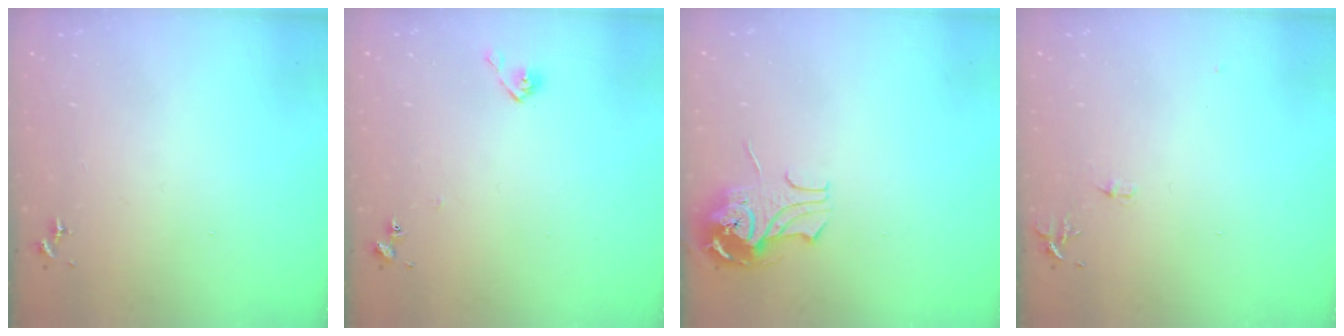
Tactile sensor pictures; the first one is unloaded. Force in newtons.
{"total": 7.4, "press": 7.3, "slide": 0.6}
{"total": 10.2, "press": 10.1, "slide": 1.0}
{"total": 6.2, "press": 6.1, "slide": 0.7}